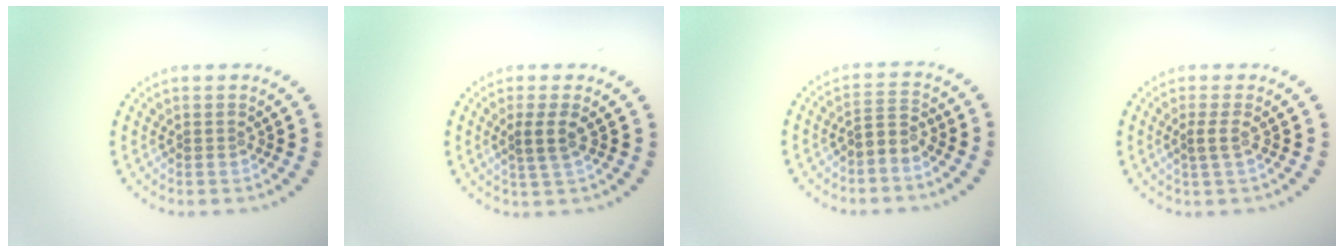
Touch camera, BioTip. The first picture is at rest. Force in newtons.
{"total": 1.8, "press": 1.5, "slide": 1.1}
{"total": 1.8, "press": 1.4, "slide": 1.2}
{"total": 1.4, "press": 1.0, "slide": 1.0}